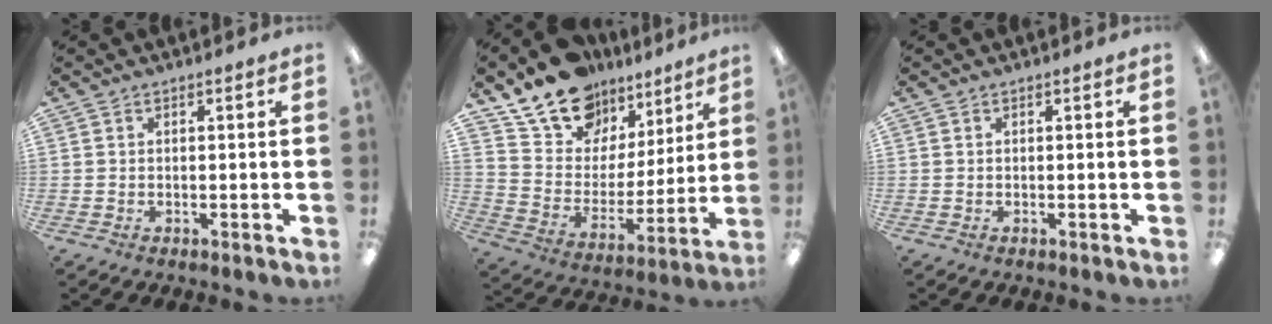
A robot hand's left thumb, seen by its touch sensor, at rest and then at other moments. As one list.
[{"total": 17.2, "force": [13.3, 9.8, 4.8], "torque": [-0.105, -0.095, 0.248]}, {"total": 0.0}]